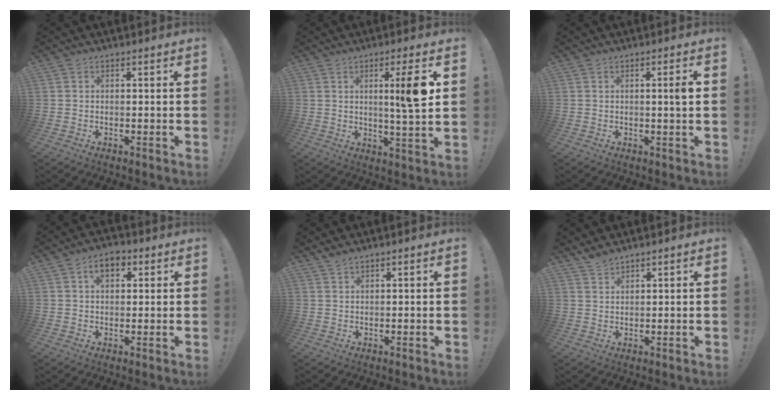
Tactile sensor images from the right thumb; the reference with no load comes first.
{"total": 10.2, "force": [2.3, -0.1, 9.9], "torque": [-0.142, -0.017, 0.021]}
{"total": 3.2, "force": [0.4, -0.4, 3.2], "torque": [-0.044, -0.007, -0.002]}
{"total": 5.4, "force": [2.1, 3.5, 3.6], "torque": [-0.046, 0.002, 0.034]}
{"total": 1.5, "force": [1.4, 0.3, 0.6], "torque": [-0.013, -0.003, 0.026]}
{"total": 2.8, "force": [2.6, 0.4, 1.0], "torque": [-0.013, -0.017, 0.047]}